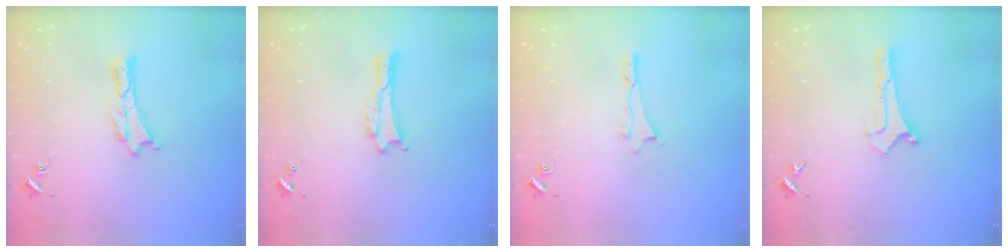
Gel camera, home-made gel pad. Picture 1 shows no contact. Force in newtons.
{"total": 0.0}
{"total": 0.6, "press": 0.5, "slide": 0.2}
{"total": 0.0}